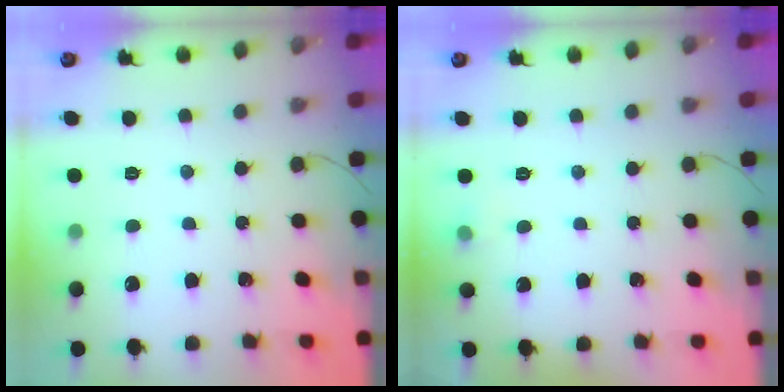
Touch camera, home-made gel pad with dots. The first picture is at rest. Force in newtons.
{"total": 5.8, "press": 2.8, "slide": 5.1}